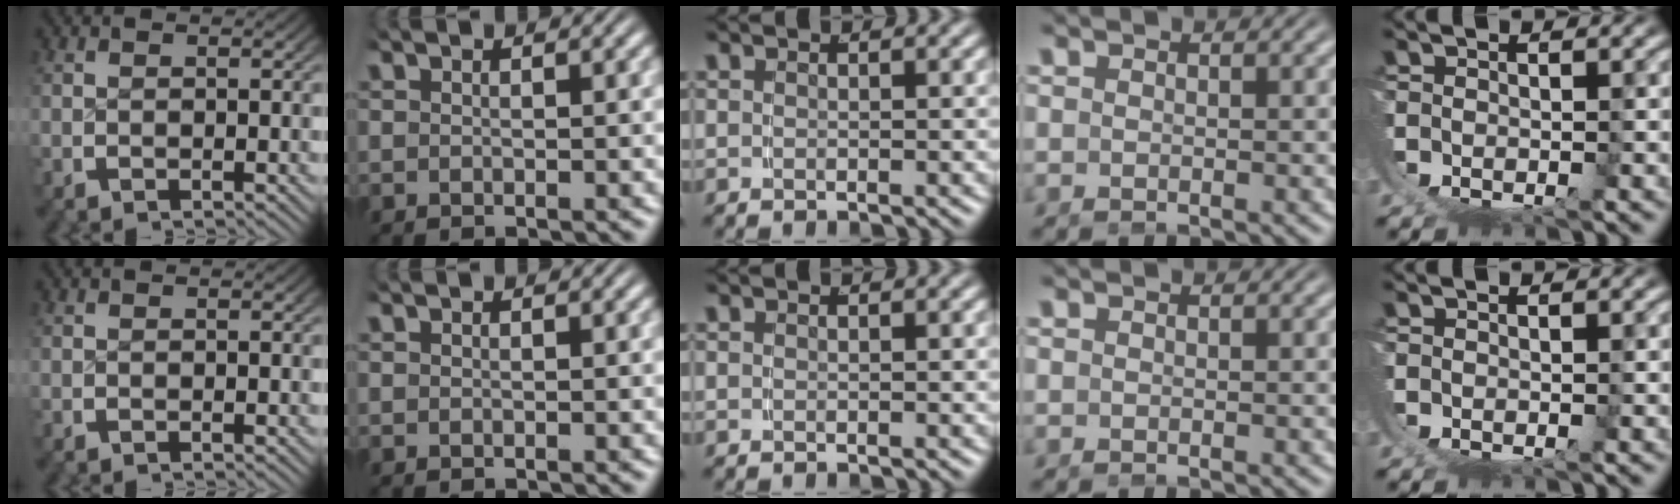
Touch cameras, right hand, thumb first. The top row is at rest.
{}